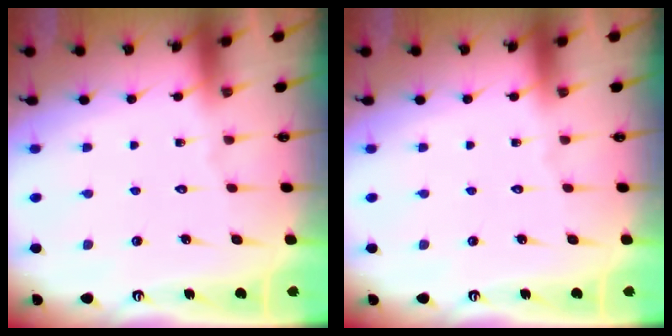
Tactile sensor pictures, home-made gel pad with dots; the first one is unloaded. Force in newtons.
{"total": 0.0}